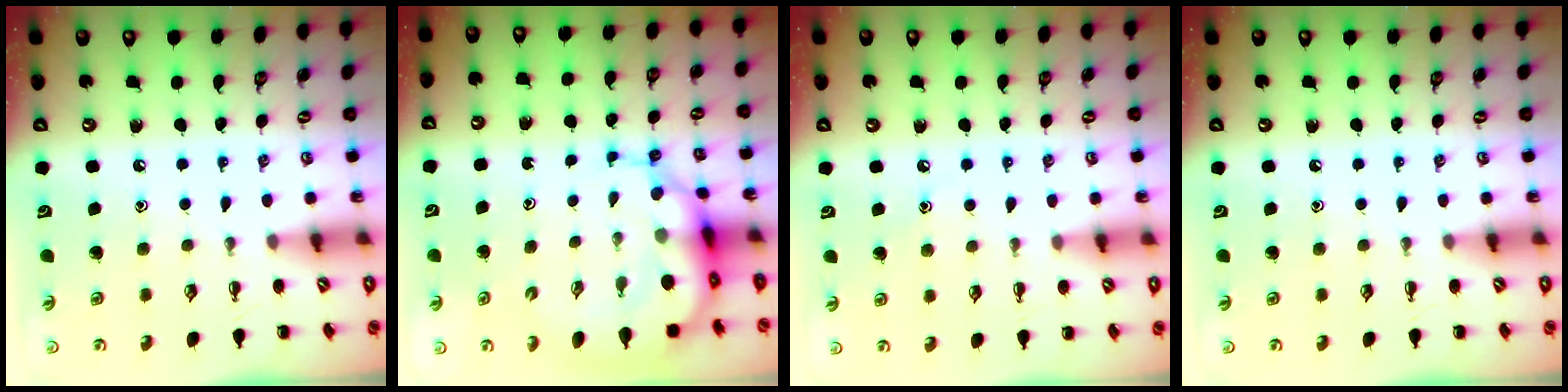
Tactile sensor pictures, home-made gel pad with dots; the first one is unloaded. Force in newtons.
{"total": 9.3, "press": 8.9, "slide": 2.8}
{"total": 6.2, "press": 5.9, "slide": 1.8}
{"total": 0.0}